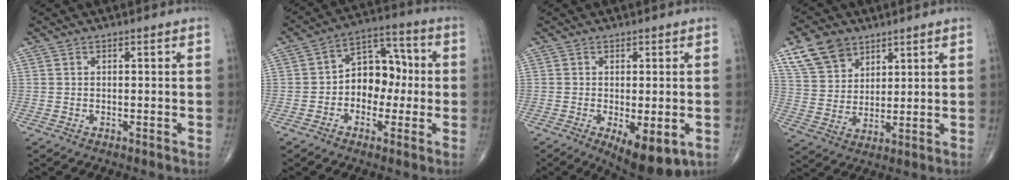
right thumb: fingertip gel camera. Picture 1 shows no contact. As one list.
[{"total": 10.4, "force": [-0.8, 7.5, 7.1], "torque": [-0.066, 0.041, -0.024]}, {"total": 9.2, "force": [-3.1, 3.5, 7.9], "torque": [-0.111, -0.018, -0.038]}, {"total": 9.8, "force": [6.2, 6.5, 4.0], "torque": [-0.056, -0.023, 0.123]}]